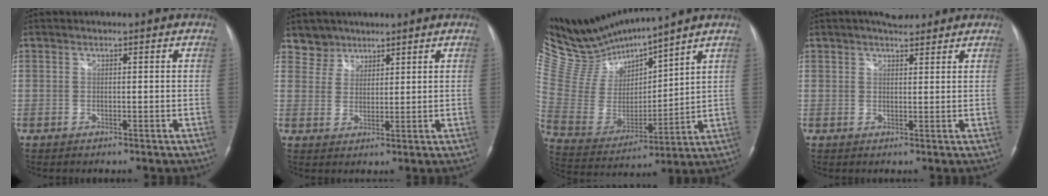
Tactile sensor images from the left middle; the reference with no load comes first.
{"total": 3.9, "force": [3.1, 2.3, -0.7], "torque": [0.022, 0.002, 0.055]}
{"total": 15.6, "force": [14.9, 0.4, 4.6], "torque": [-0.111, -0.010, 0.308]}
{"total": 4.9, "force": [4.0, 1.5, 2.4], "torque": [-0.042, 0.013, 0.062]}